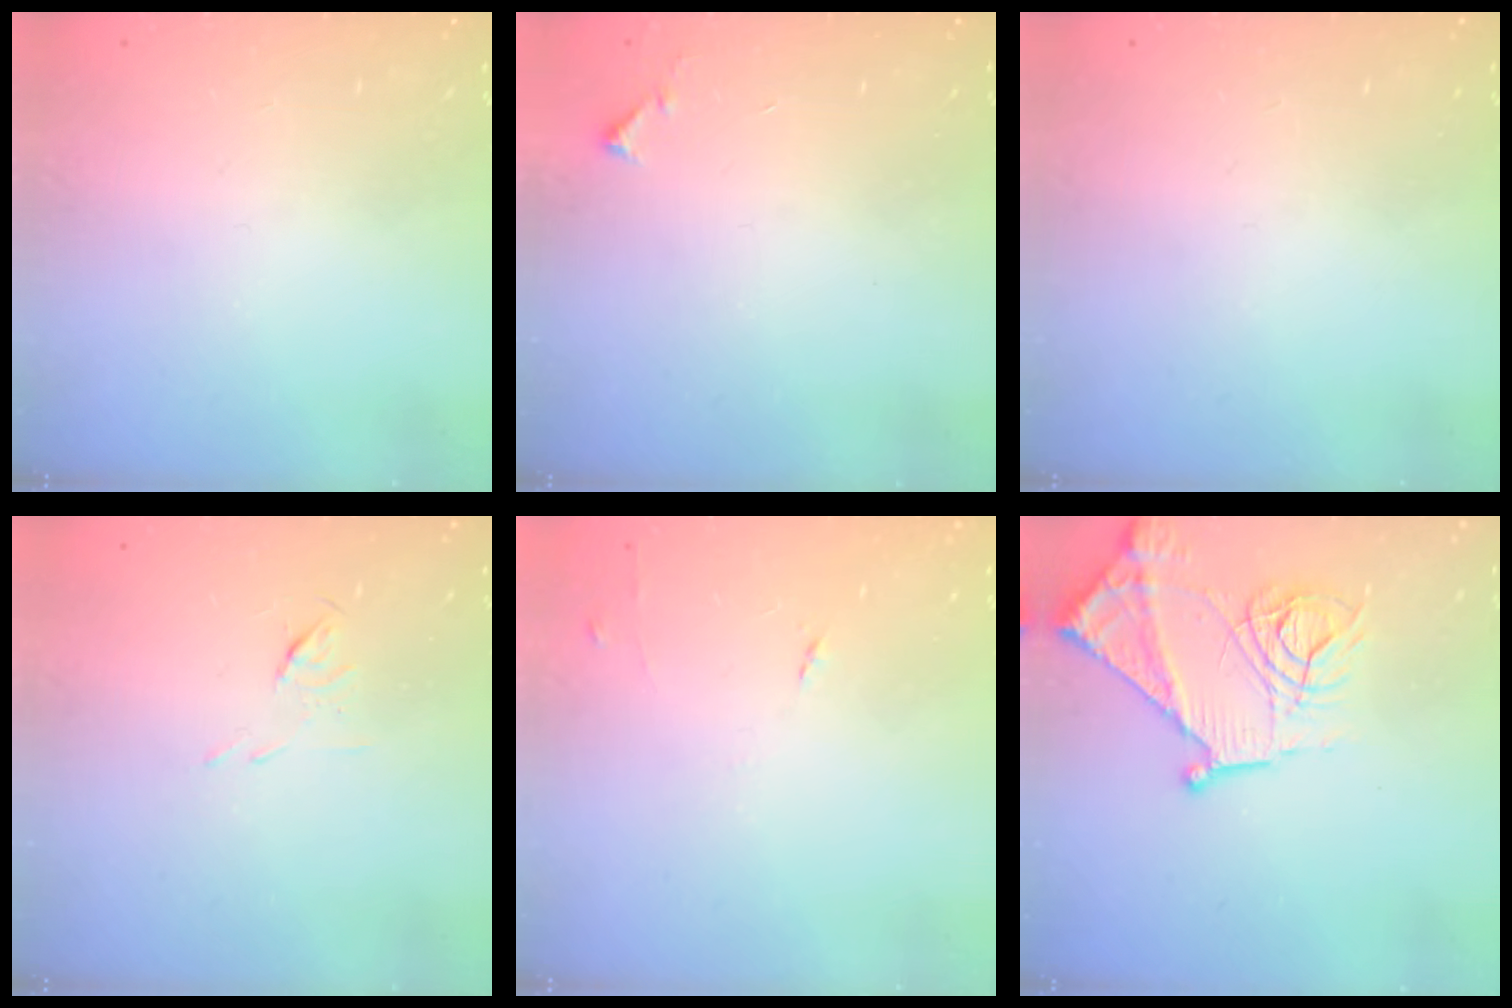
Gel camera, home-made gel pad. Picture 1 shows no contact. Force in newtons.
{"total": 5.8, "press": 5.8, "slide": 0.4}
{"total": 0.0}
{"total": 4.1, "press": 3.9, "slide": 1.2}
{"total": 5.3, "press": 5.2, "slide": 0.8}
{"total": 15.5, "press": 15.4, "slide": 1.4}